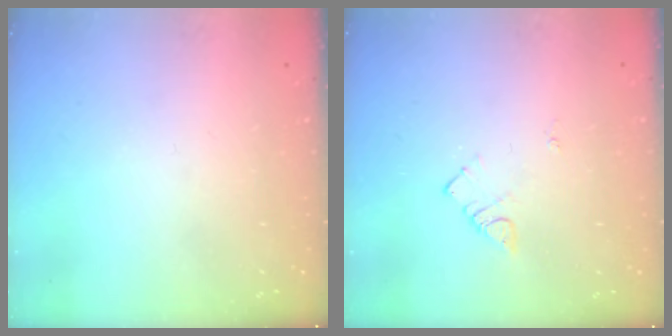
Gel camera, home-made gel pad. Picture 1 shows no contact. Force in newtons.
{"total": 3.8, "press": 3.8, "slide": 0.6}